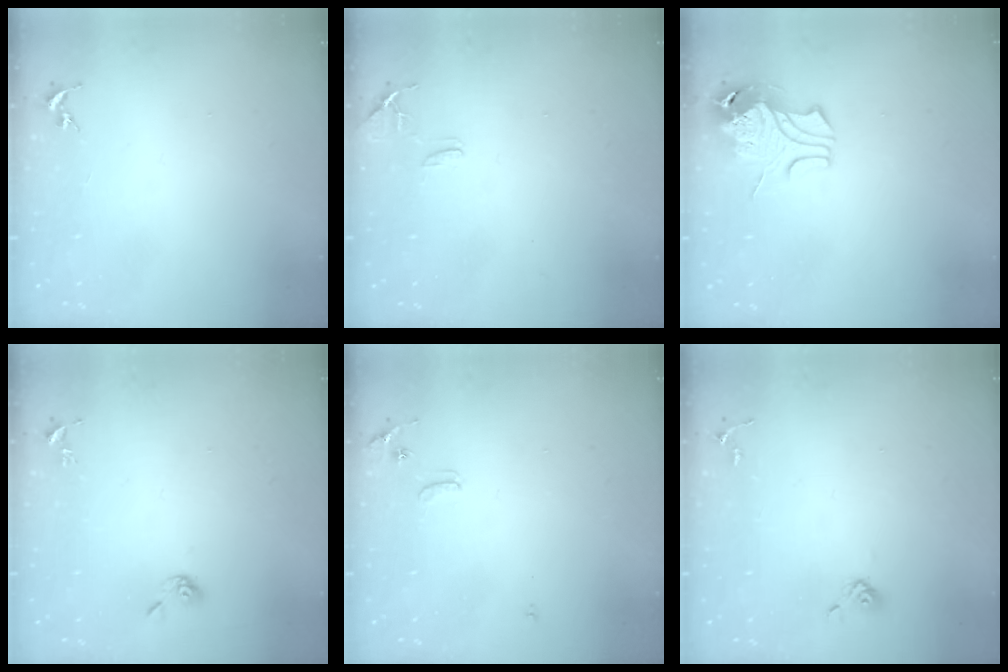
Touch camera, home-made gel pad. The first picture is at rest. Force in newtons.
{"total": 7.7, "press": 7.7, "slide": 0.7}
{"total": 9.7, "press": 9.6, "slide": 1.4}
{"total": 5.2, "press": 5.1, "slide": 0.6}
{"total": 6.1, "press": 6.0, "slide": 0.9}
{"total": 3.9, "press": 3.6, "slide": 1.5}